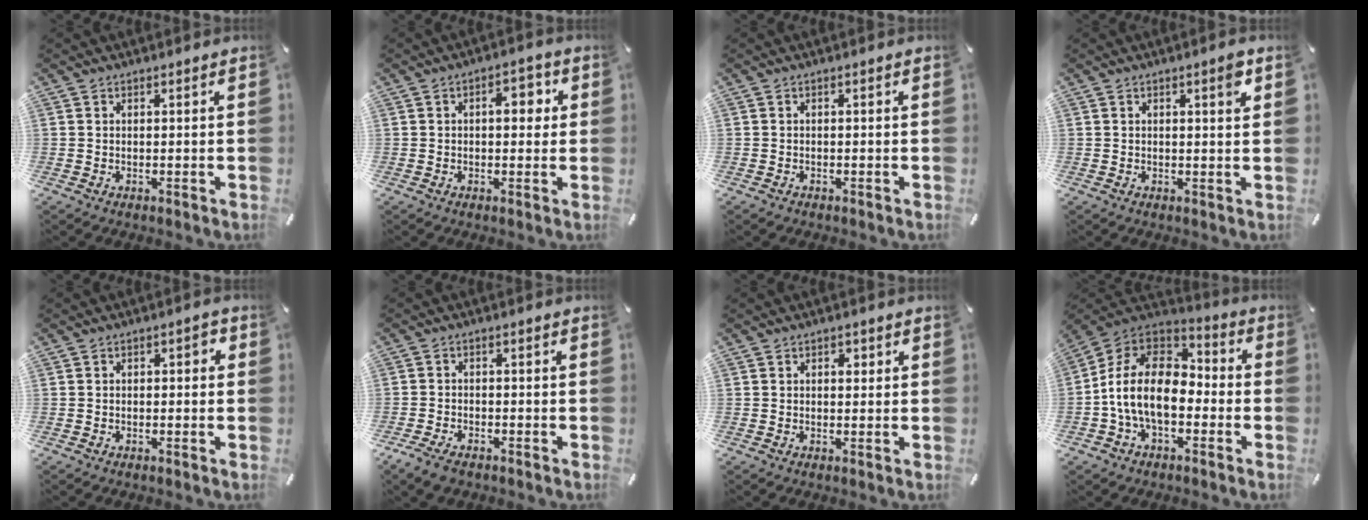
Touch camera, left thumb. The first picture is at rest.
{"total": 5.4, "force": [0.8, 3.0, 4.5], "torque": [-0.051, -0.001, 0.002]}
{"total": 0.5, "force": [-0.4, 0.3, 0.2], "torque": [-0.003, 0.001, -0.009]}
{"total": 3.1, "force": [1.2, 0.6, 2.8], "torque": [-0.040, -0.004, 0.015]}
{"total": 1.9, "force": [-1.1, 0.9, 1.2], "torque": [-0.023, 0.010, -0.024]}
{"total": 3.8, "force": [-2.8, 1.8, 1.8], "torque": [-0.049, 0.009, -0.058]}
{"total": 1.6, "force": [0.3, 1.2, 1.0], "torque": [-0.013, 0.005, 0.001]}
{"total": 15.5, "force": [-4.4, 9.7, 11.3], "torque": [-0.239, 0.024, -0.082]}